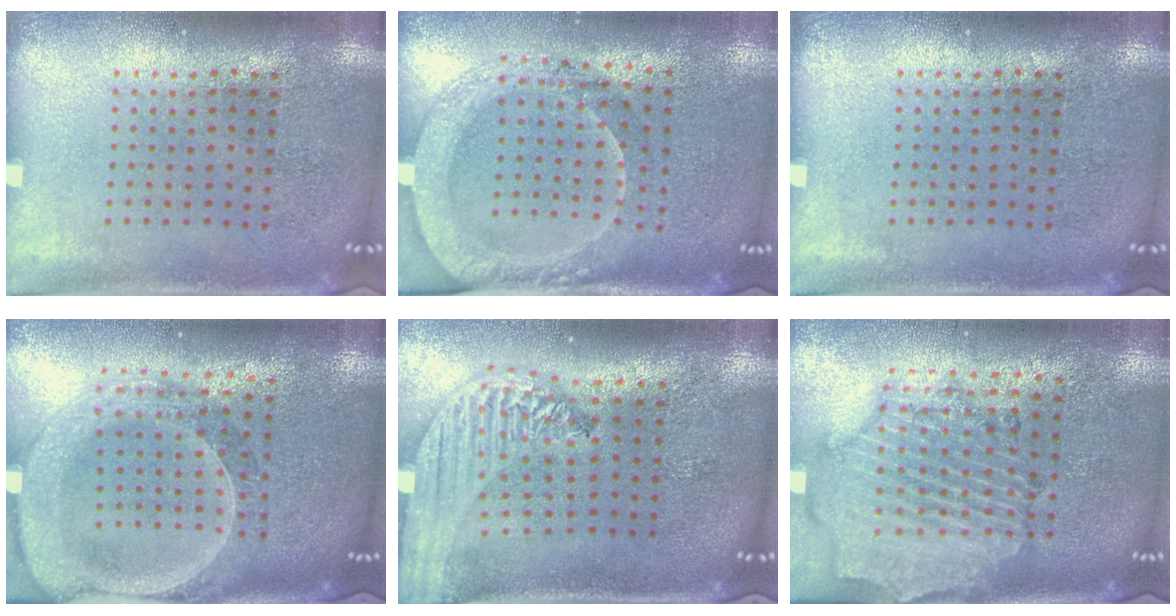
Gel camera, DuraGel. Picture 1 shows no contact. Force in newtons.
{"total": 2.0, "press": 2.0, "slide": 0.5}
{"total": 0.0}
{"total": 2.7, "press": 2.4, "slide": 1.2}
{"total": 2.5, "press": 2.1, "slide": 1.3}
{"total": 1.5, "press": 1.5, "slide": 0.3}